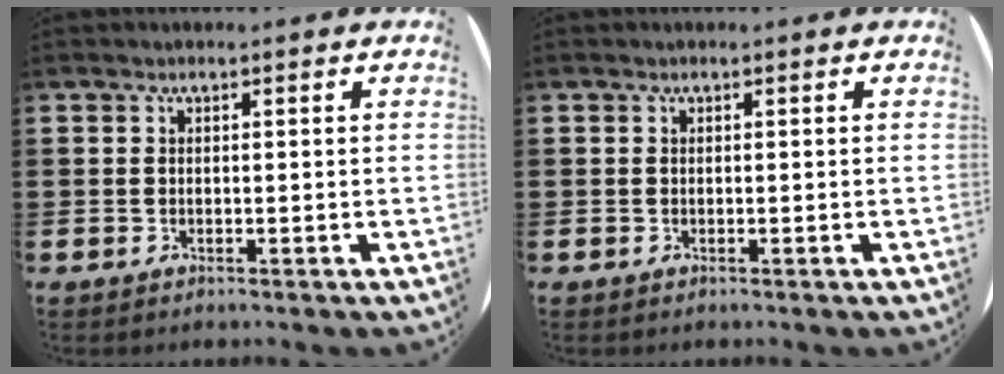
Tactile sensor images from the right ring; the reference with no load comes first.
{"total": 0.0}